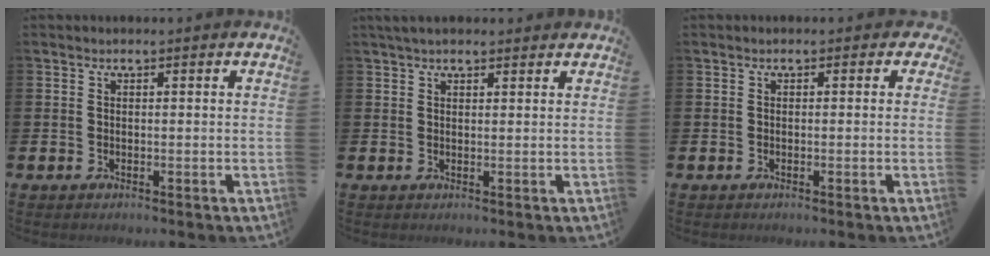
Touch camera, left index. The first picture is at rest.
{"total": 2.3, "force": [2.0, 0.8, 0.8], "torque": [-0.007, -0.001, 0.035]}
{"total": 1.0, "force": [-0.4, 0.8, 0.4], "torque": [-0.007, 0.008, -0.011]}